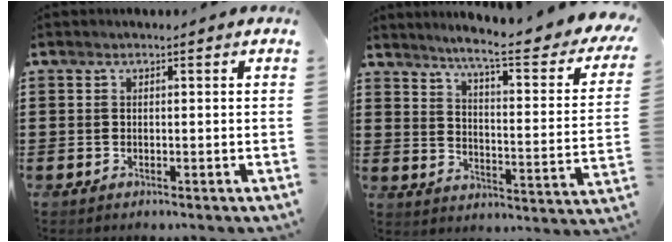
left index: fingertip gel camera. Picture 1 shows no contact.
{"total": 7.4, "force": [5.8, -0.3, 4.5], "torque": [-0.096, -0.045, 0.086]}